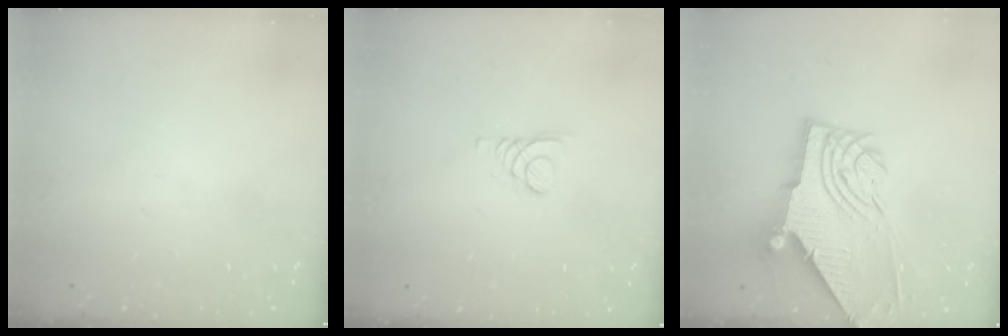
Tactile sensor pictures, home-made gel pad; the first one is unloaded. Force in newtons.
{"total": 1.2, "press": 1.2, "slide": 0.1}
{"total": 10.8, "press": 10.7, "slide": 1.2}